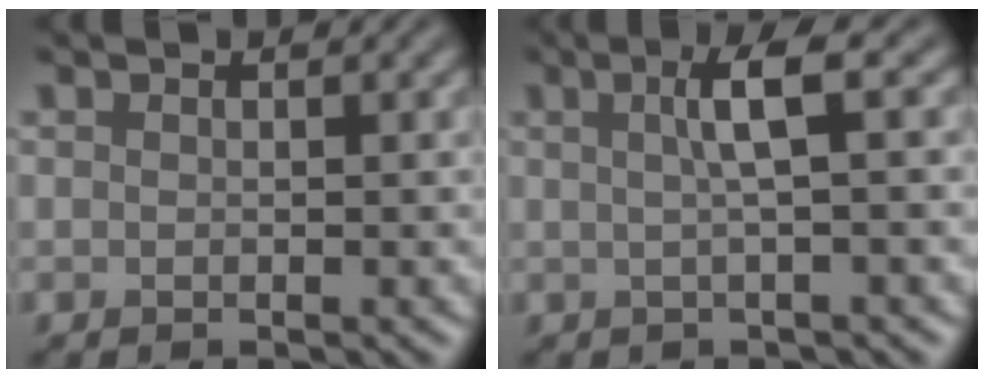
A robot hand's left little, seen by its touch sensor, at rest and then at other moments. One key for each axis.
{"total": 3.3, "fx": 0.6, "fy": 0.5, "fz": 3.2, "tx": -0.053, "ty": 0.012, "tz": 0.005}